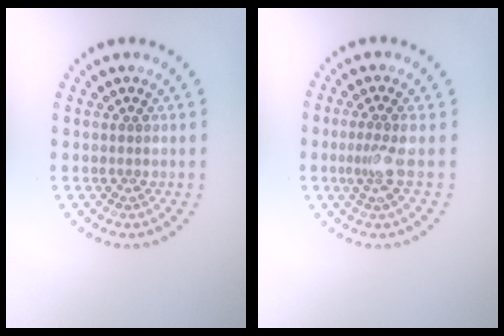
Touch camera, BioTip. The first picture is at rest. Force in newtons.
{"total": 2.1, "press": 1.5, "slide": 1.5}